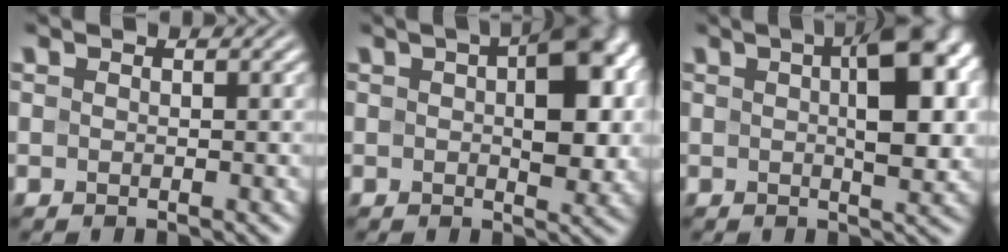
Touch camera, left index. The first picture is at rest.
{"total": 7.2, "force": [1.1, 3.5, 6.2], "torque": [-0.079, 0.010, 0.015]}
{"total": 7.6, "force": [1.7, 2.7, 6.9], "torque": [-0.093, 0.011, 0.024]}